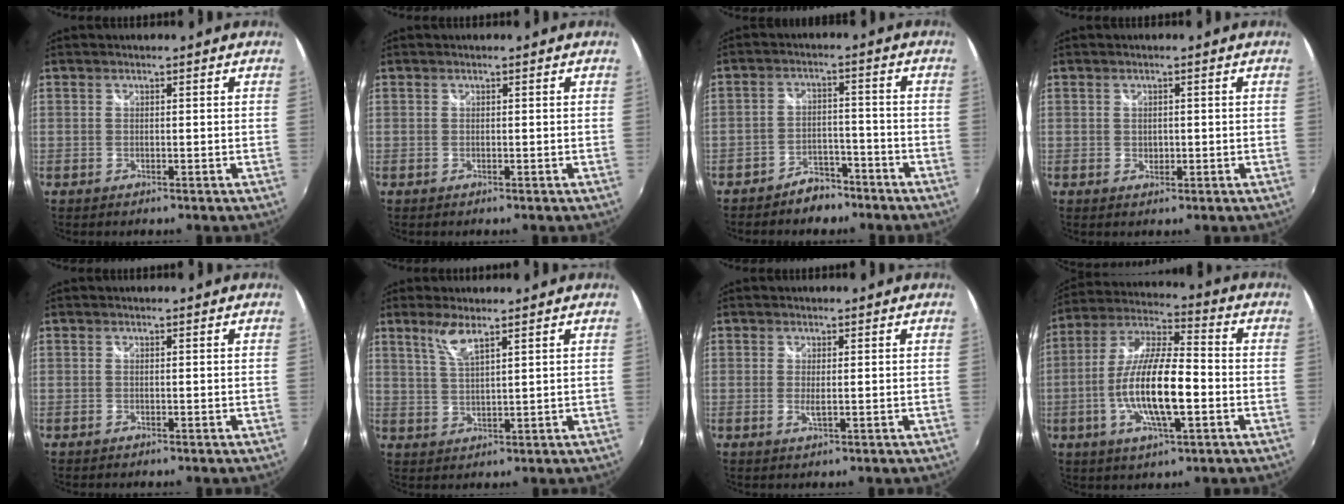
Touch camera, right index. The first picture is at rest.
{"total": 0.0}
{"total": 6.3, "force": [-5.0, 3.4, 1.6], "torque": [-0.047, 0.019, -0.073]}
{"total": 1.3, "force": [0.0, 1.2, 0.5], "torque": [-0.006, -0.001, 0.001]}
{"total": 0.0}
{"total": 4.6, "force": [3.1, 0.5, 3.4], "torque": [-0.070, -0.002, 0.063]}
{"total": 1.6, "force": [0.0, 0.3, 1.6], "torque": [-0.031, -0.005, -0.001]}
{"total": 15.6, "force": [-3.8, 4.2, 14.5], "torque": [-0.288, -0.005, -0.072]}